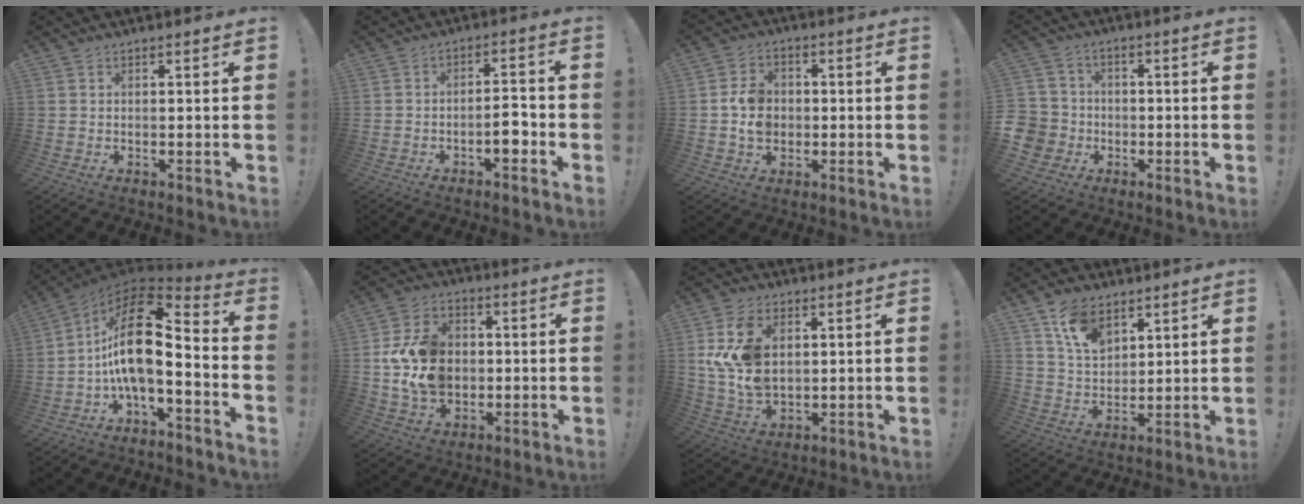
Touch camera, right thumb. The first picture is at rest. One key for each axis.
{"total": 5.5, "fx": -2.6, "fy": 1.7, "fz": 4.5, "tx": -0.061, "ty": 0.012, "tz": -0.044}
{"total": 8.1, "fx": -0.5, "fy": 6.8, "fz": 4.3, "tx": -0.078, "ty": 0.015, "tz": -0.007}
{"total": 7.1, "fx": -1.9, "fy": 6.7, "fz": 1.4, "tx": -0.039, "ty": 0.022, "tz": -0.030}
{"total": 17.4, "fx": 0.8, "fy": 7.4, "fz": 15.7, "tx": -0.281, "ty": 0.001, "tz": 0.012}
{"total": 15.1, "fx": 0.0, "fy": 12.2, "fz": 8.9, "tx": -0.155, "ty": 0.012, "tz": 0.010}
{"total": 15.4, "fx": 3.2, "fy": 10.8, "fz": 10.5, "tx": -0.208, "ty": -0.006, "tz": 0.061}
{"total": 11.2, "fx": 7.1, "fy": 7.0, "fz": 5.2, "tx": -0.090, "ty": -0.033, "tz": 0.136}